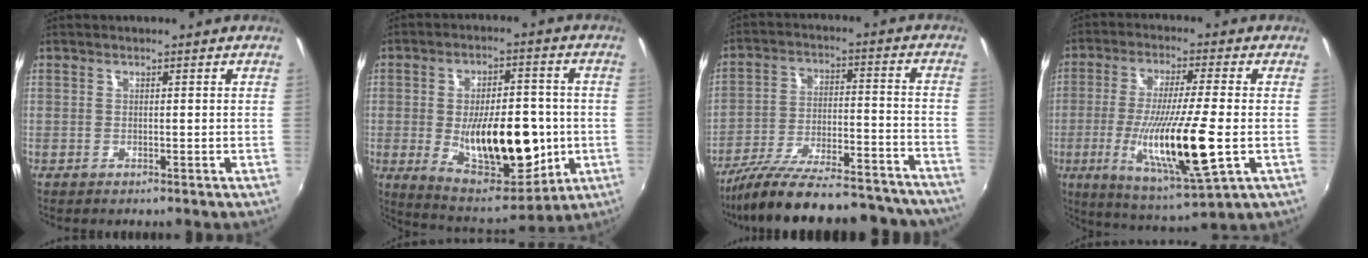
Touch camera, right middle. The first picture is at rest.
{"total": 17.5, "force": [-2.6, 7.7, 15.5], "torque": [-0.245, -0.015, -0.020]}
{"total": 29.4, "force": [-26.1, 5.8, 12.2], "torque": [-0.208, -0.029, -0.355]}
{"total": 17.1, "force": [-3.5, 1.7, 16.7], "torque": [-0.316, -0.036, -0.058]}